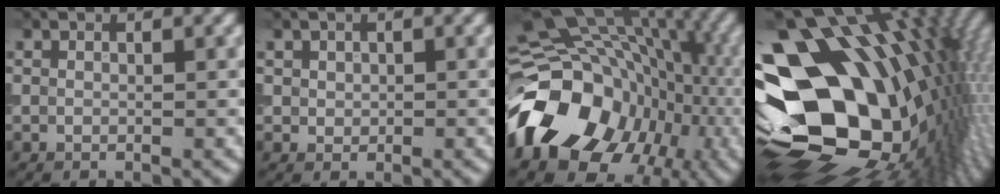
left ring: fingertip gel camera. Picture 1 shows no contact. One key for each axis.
{"total": 1.0, "fx": 0.4, "fy": 0.9, "fz": 0.3, "tx": 0.000, "ty": -0.004, "tz": 0.010}
{"total": 16.9, "fx": -5.4, "fy": 12.8, "fz": 9.7, "tx": -0.190, "ty": -0.006, "tz": -0.098}
{"total": 20.9, "fx": 0.5, "fy": 14.1, "fz": 15.3, "tx": -0.254, "ty": -0.019, "tz": 0.020}